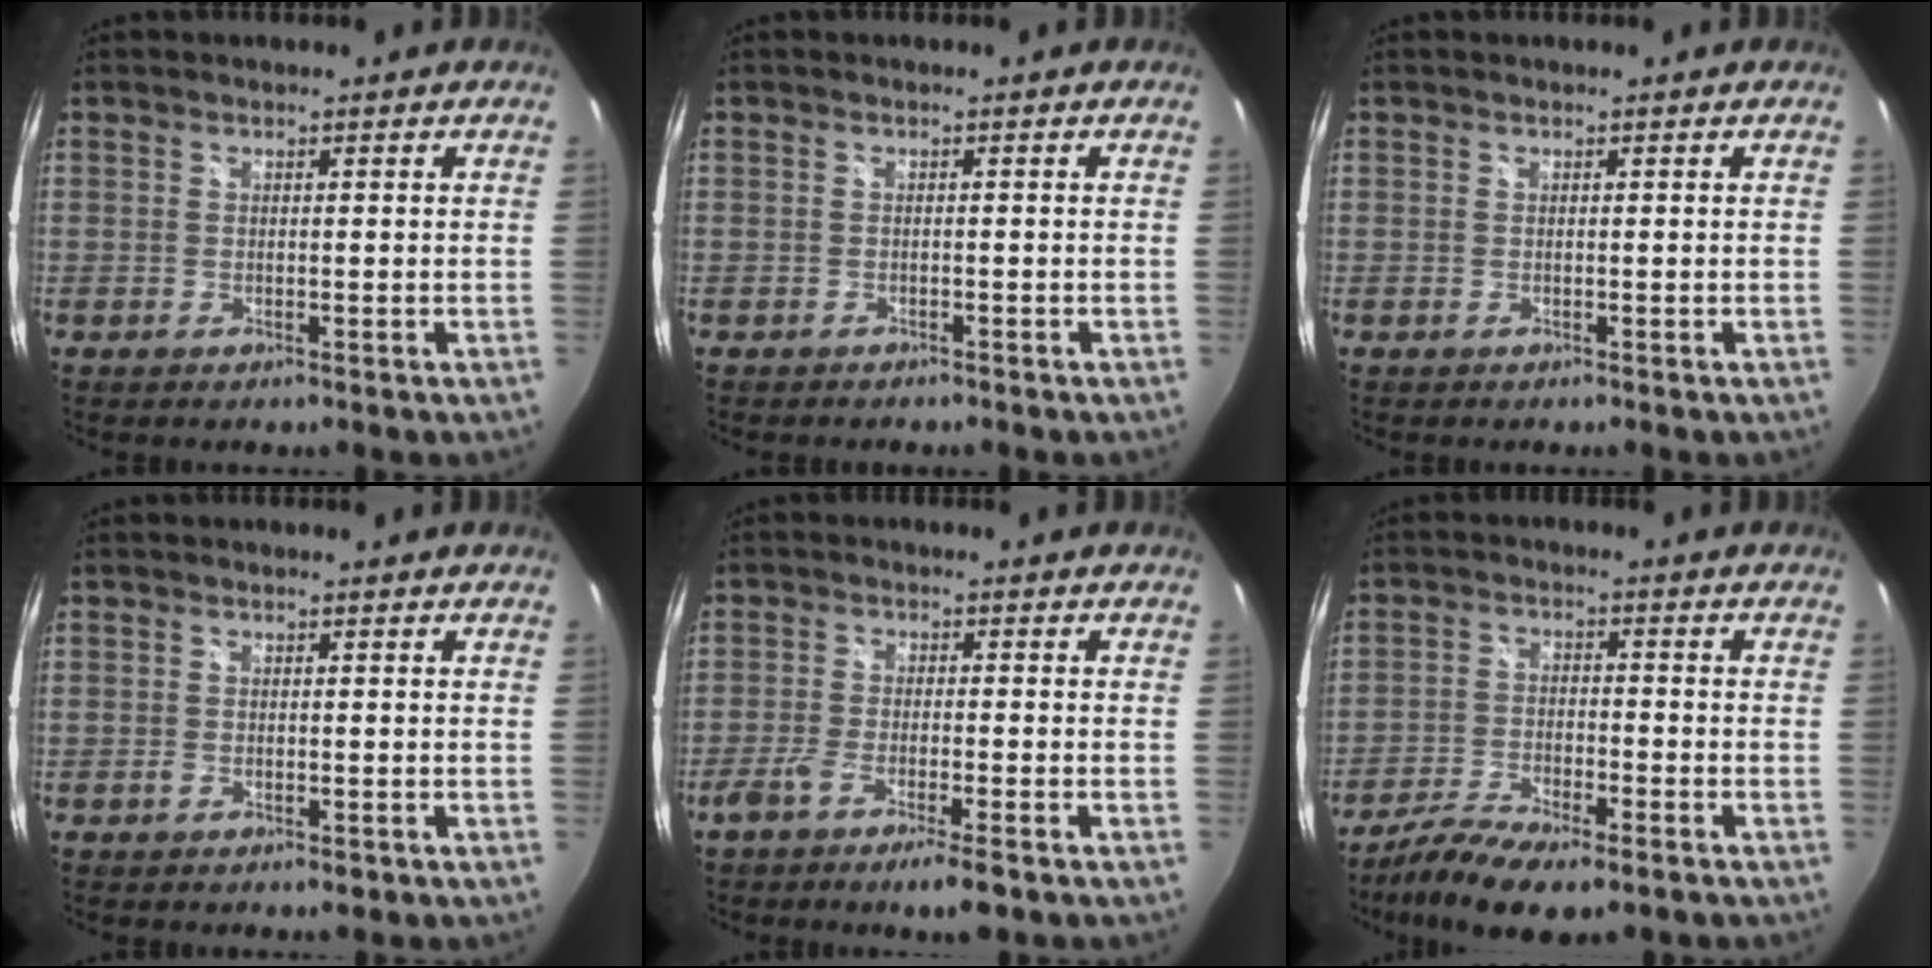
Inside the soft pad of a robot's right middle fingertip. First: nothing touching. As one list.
[{"total": 1.3, "force": [-1.1, 0.6, 0.0], "torque": [-0.007, -0.002, -0.018]}, {"total": 0.0}, {"total": 1.4, "force": [-0.9, 0.9, 0.4], "torque": [-0.008, -0.001, -0.014]}, {"total": 6.1, "force": [-4.4, 0.6, 4.2], "torque": [-0.096, -0.010, -0.082]}, {"total": 10.9, "force": [-7.8, 3.1, 6.8], "torque": [-0.155, -0.031, -0.147]}]